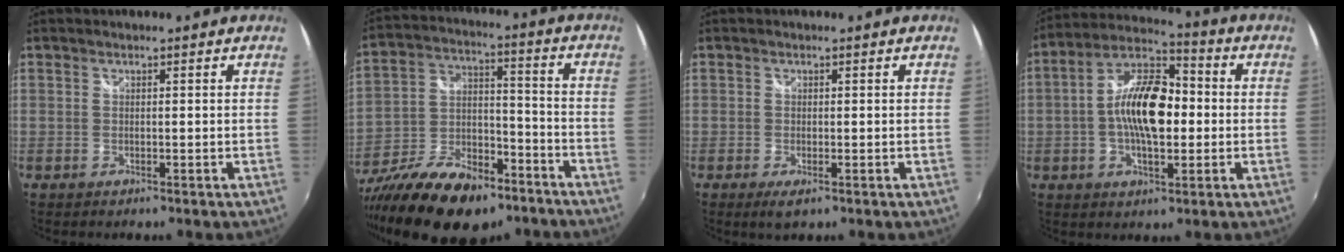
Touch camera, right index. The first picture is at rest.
{"total": 22.2, "force": [-14.1, 11.1, 13.1], "torque": [-0.266, -0.011, -0.228]}
{"total": 2.2, "force": [-1.0, 0.8, 1.8], "torque": [-0.036, -0.011, -0.013]}
{"total": 14.6, "force": [-1.4, 7.2, 12.6], "torque": [-0.234, 0.018, -0.033]}